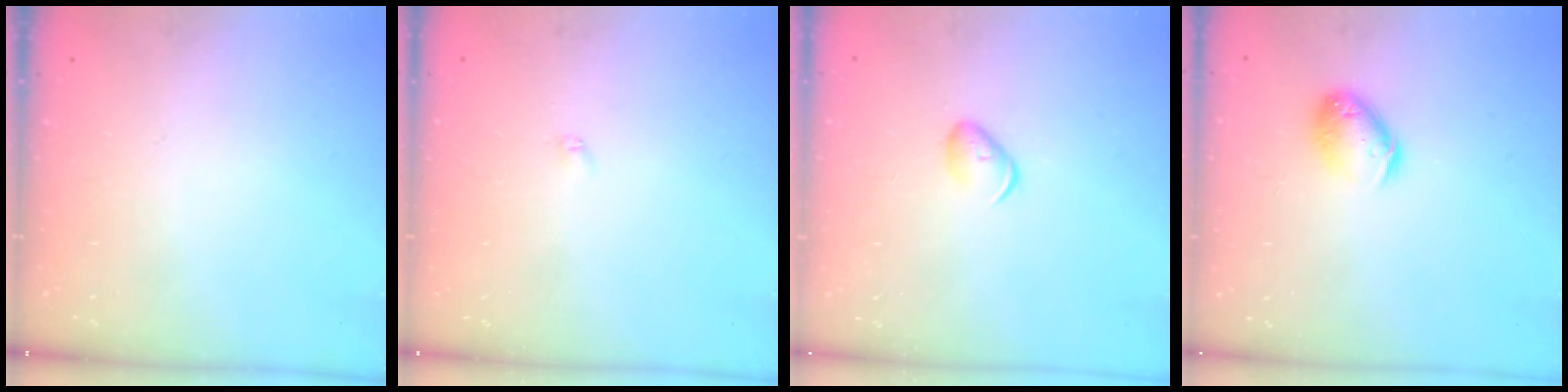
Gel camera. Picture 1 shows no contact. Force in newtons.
{"total": 2.0, "press": 1.9, "slide": 0.4}
{"total": 5.4, "press": 5.4, "slide": 0.7}
{"total": 10.2, "press": 10.1, "slide": 1.5}